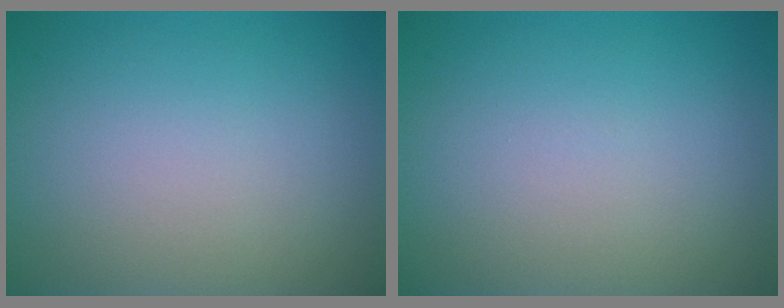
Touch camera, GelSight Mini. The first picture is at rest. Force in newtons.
{"total": 0.0}